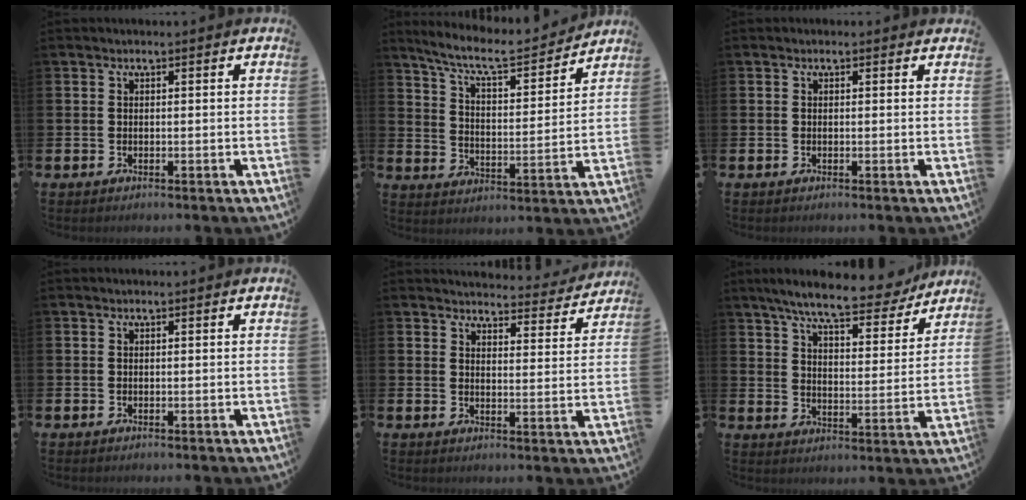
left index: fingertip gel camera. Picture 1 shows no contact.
{"total": 8.4, "force": [7.6, 1.5, 3.4], "torque": [-0.092, -0.050, 0.130]}
{"total": 0.0}
{"total": 0.0}
{"total": 4.2, "force": [4.1, 0.8, 0.3], "torque": [-0.011, -0.033, 0.069]}
{"total": 8.9, "force": [8.0, 1.4, 3.7], "torque": [-0.090, -0.041, 0.140]}